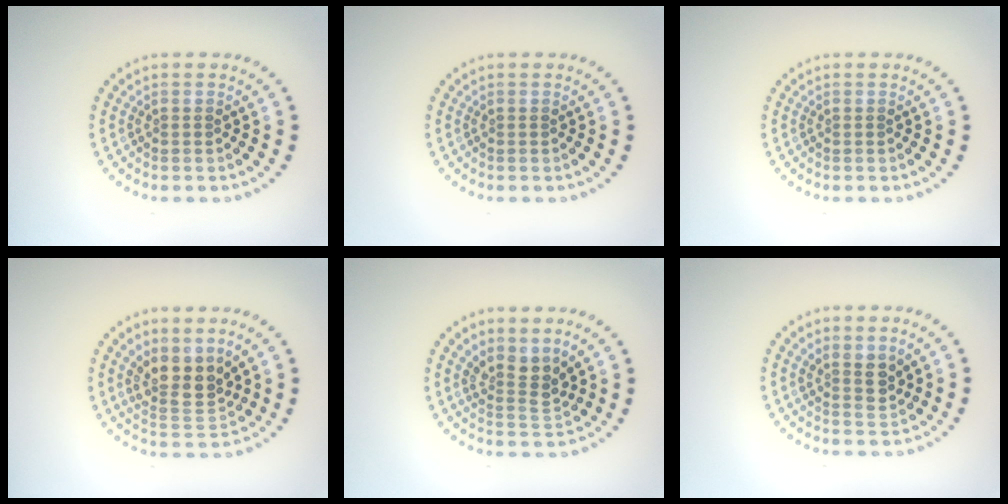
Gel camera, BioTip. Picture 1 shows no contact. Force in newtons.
{"total": 0.0}
{"total": 0.0}
{"total": 3.6, "press": 3.1, "slide": 1.9}
{"total": 2.7, "press": 2.0, "slide": 1.9}
{"total": 2.1, "press": 1.7, "slide": 1.1}